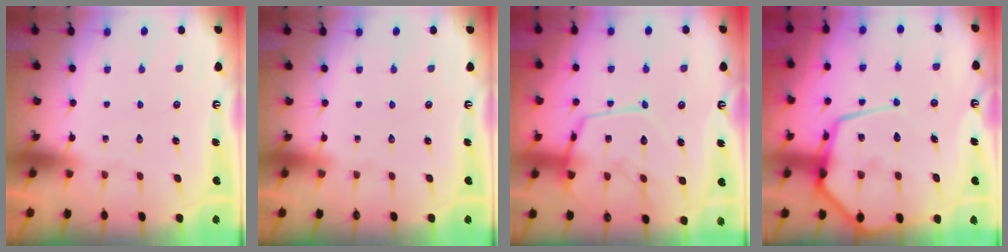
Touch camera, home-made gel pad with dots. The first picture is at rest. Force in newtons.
{"total": 0.0}
{"total": 15.6, "press": 15.5, "slide": 1.3}
{"total": 17.3, "press": 17.2, "slide": 1.8}